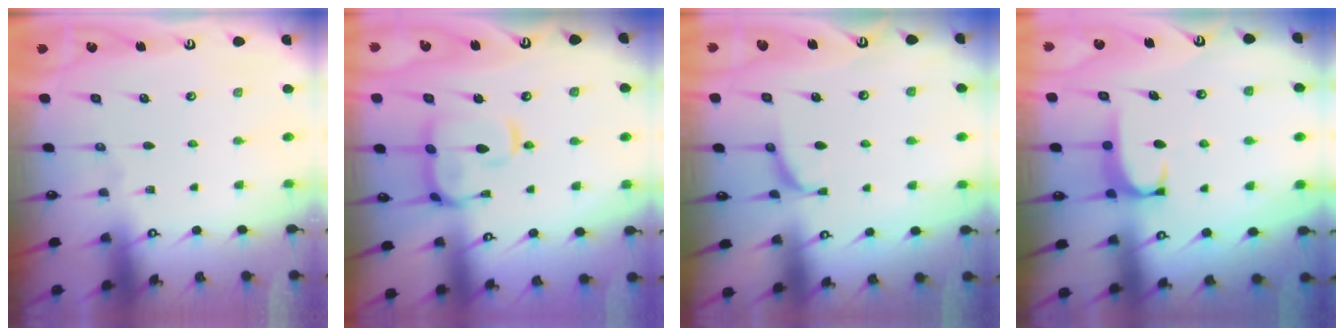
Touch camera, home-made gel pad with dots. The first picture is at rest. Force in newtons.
{"total": 7.6, "press": 7.5, "slide": 1.2}
{"total": 1.2, "press": 1.2, "slide": 0.4}
{"total": 2.0, "press": 1.9, "slide": 0.5}